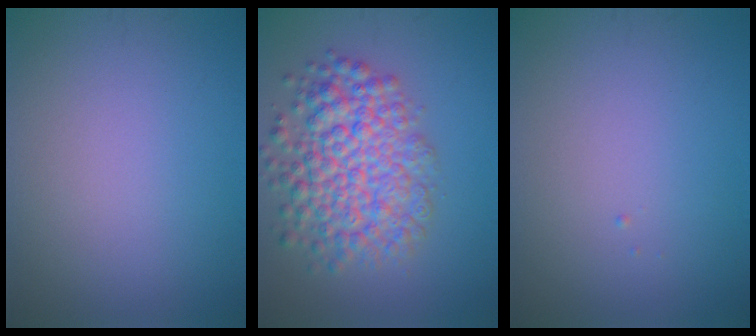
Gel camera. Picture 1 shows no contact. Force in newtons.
{"total": 7.4, "press": 7.4, "slide": 0.3}
{"total": 0.0}